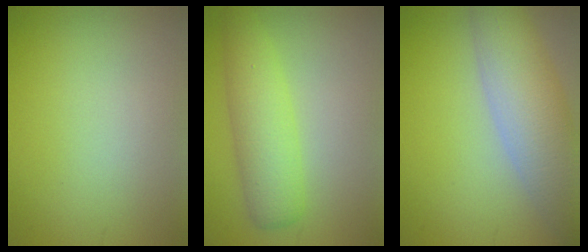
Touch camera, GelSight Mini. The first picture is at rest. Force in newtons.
{"total": 4.5, "press": 4.5, "slide": 0.1}
{"total": 7.5, "press": 7.5, "slide": 0.3}